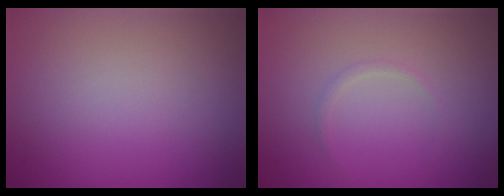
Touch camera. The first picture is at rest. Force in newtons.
{"total": 0.6, "press": 0.6, "slide": 0.0}